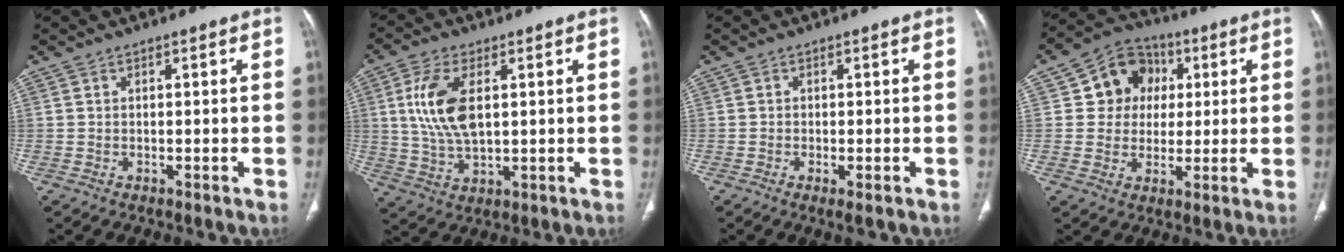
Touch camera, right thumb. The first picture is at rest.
{"total": 10.9, "force": [2.3, 5.5, 9.1], "torque": [-0.186, -0.005, 0.047]}
{"total": 2.1, "force": [-1.0, 0.5, 1.8], "torque": [-0.032, -0.005, -0.015]}
{"total": 10.3, "force": [2.4, 9.3, 3.8], "torque": [-0.010, 0.004, 0.032]}